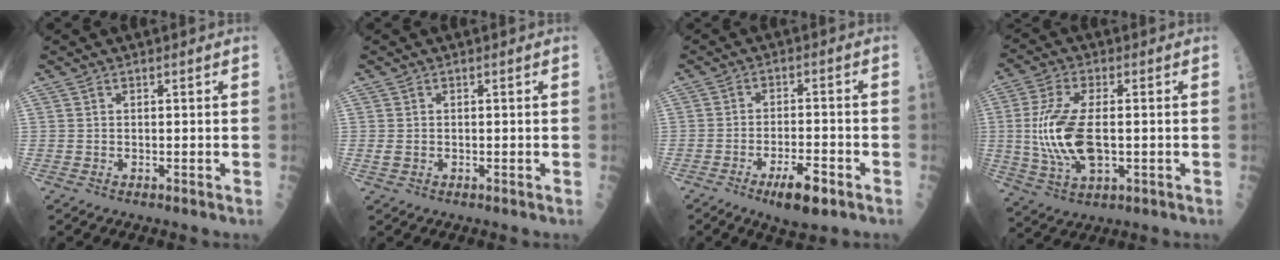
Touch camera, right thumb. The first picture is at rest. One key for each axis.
{"total": 1.2, "fx": -0.1, "fy": 0.9, "fz": 0.7, "tx": -0.013, "ty": 0.003, "tz": -0.001}
{"total": 7.5, "fx": -4.0, "fy": 2.2, "fz": 5.9, "tx": -0.090, "ty": 0.015, "tz": -0.061}
{"total": 13.6, "fx": -0.4, "fy": 6.3, "fz": 12.1, "tx": -0.257, "ty": -0.004, "tz": -0.003}